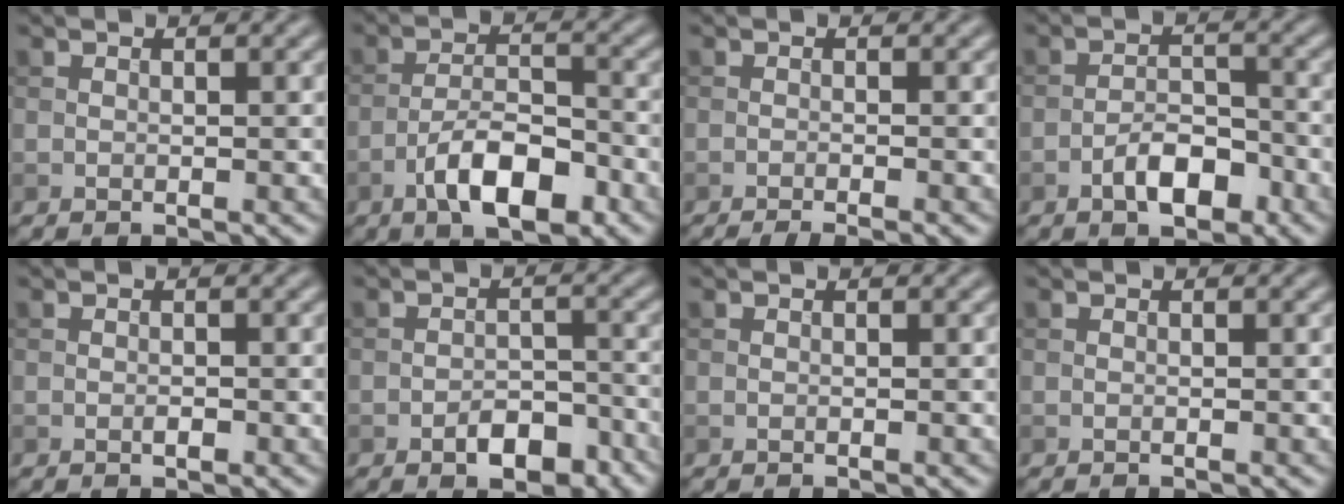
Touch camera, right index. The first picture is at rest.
{"total": 6.5, "force": [-3.4, 2.5, 4.9], "torque": [-0.083, 0.007, -0.062]}
{"total": 2.9, "force": [-1.9, 0.5, 2.1], "torque": [-0.030, 0.004, -0.036]}
{"total": 4.0, "force": [-2.2, 1.8, 2.8], "torque": [-0.039, 0.011, -0.039]}
{"total": 0.6, "force": [-0.3, 0.2, 0.5], "torque": [-0.010, 0.001, -0.004]}
{"total": 3.9, "force": [-2.3, 2.0, 2.5], "torque": [-0.034, 0.006, -0.033]}
{"total": 0.0}
{"total": 0.0}